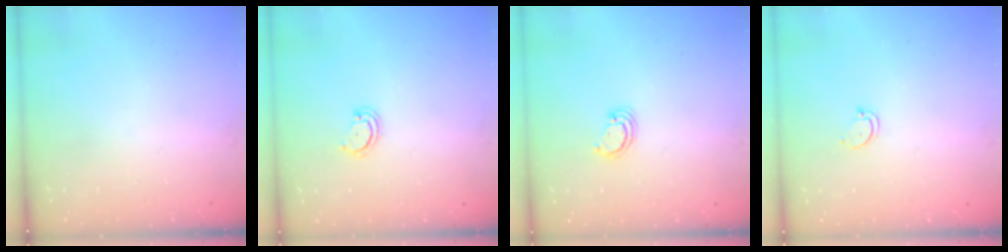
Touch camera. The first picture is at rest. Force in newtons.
{"total": 2.6, "press": 2.6, "slide": 0.3}
{"total": 2.6, "press": 2.6, "slide": 0.3}
{"total": 2.9, "press": 2.9, "slide": 0.2}